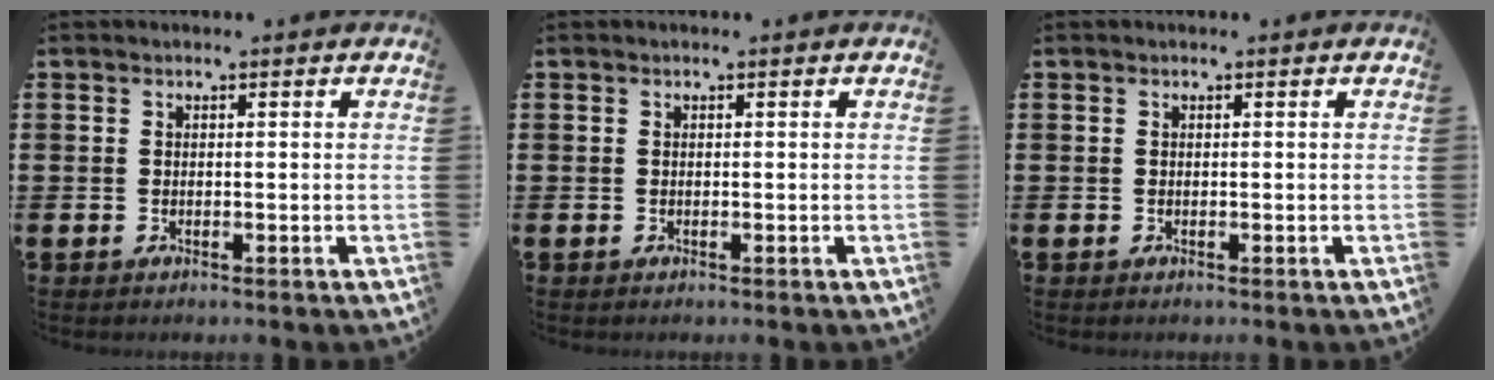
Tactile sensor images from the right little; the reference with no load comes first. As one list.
[{"total": 0.0}, {"total": 0.0}]